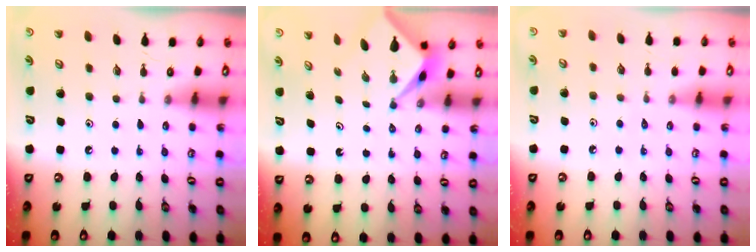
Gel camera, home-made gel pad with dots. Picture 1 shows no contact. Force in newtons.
{"total": 2.1, "press": 2.1, "slide": 0.2}
{"total": 2.5, "press": 2.5, "slide": 0.4}